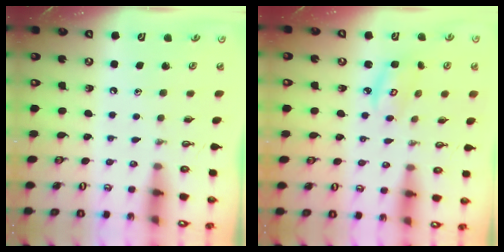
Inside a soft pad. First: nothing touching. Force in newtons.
{"total": 4.5, "press": 4.5, "slide": 0.3}